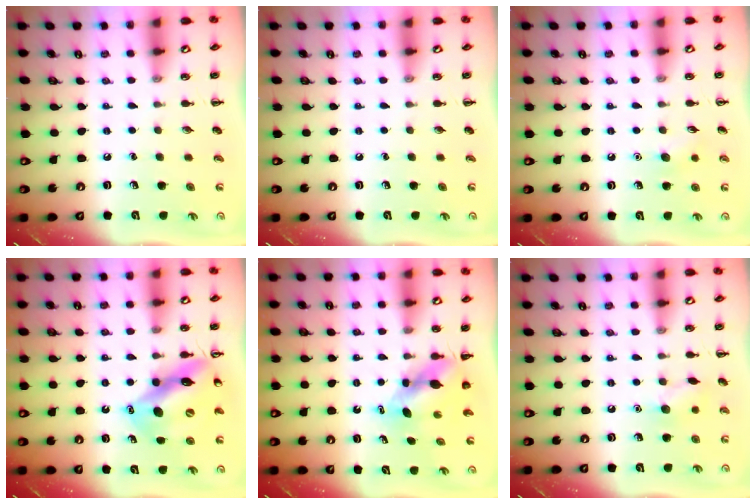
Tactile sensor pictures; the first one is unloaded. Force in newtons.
{"total": 0.0}
{"total": 5.5, "press": 5.3, "slide": 1.6}
{"total": 13.5, "press": 13.0, "slide": 3.8}
{"total": 5.6, "press": 5.6, "slide": 0.3}
{"total": 7.1, "press": 7.0, "slide": 1.2}